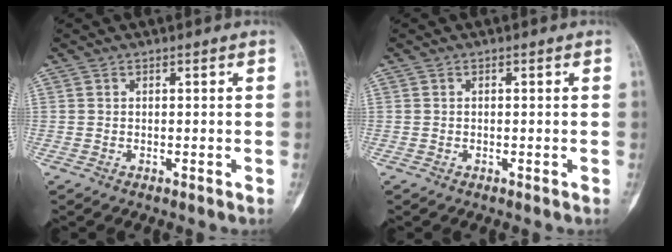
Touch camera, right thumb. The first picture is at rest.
{"total": 0.0}